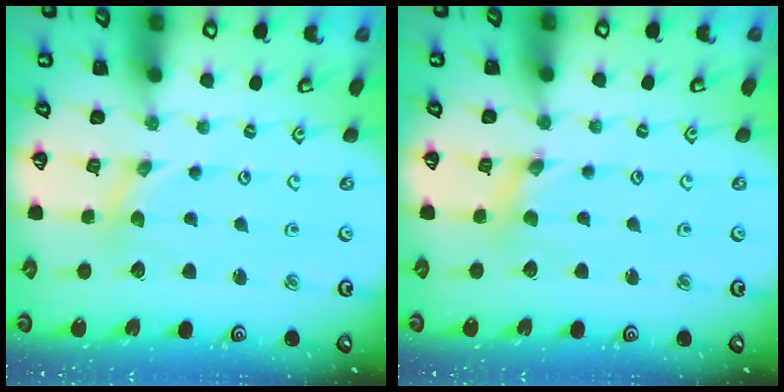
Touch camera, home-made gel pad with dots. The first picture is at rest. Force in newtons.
{"total": 1.1, "press": 1.1, "slide": 0.2}